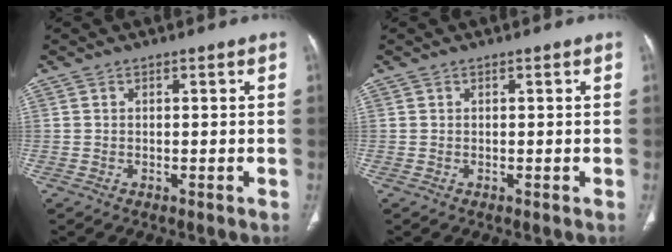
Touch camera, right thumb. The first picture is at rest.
{"total": 0.0}